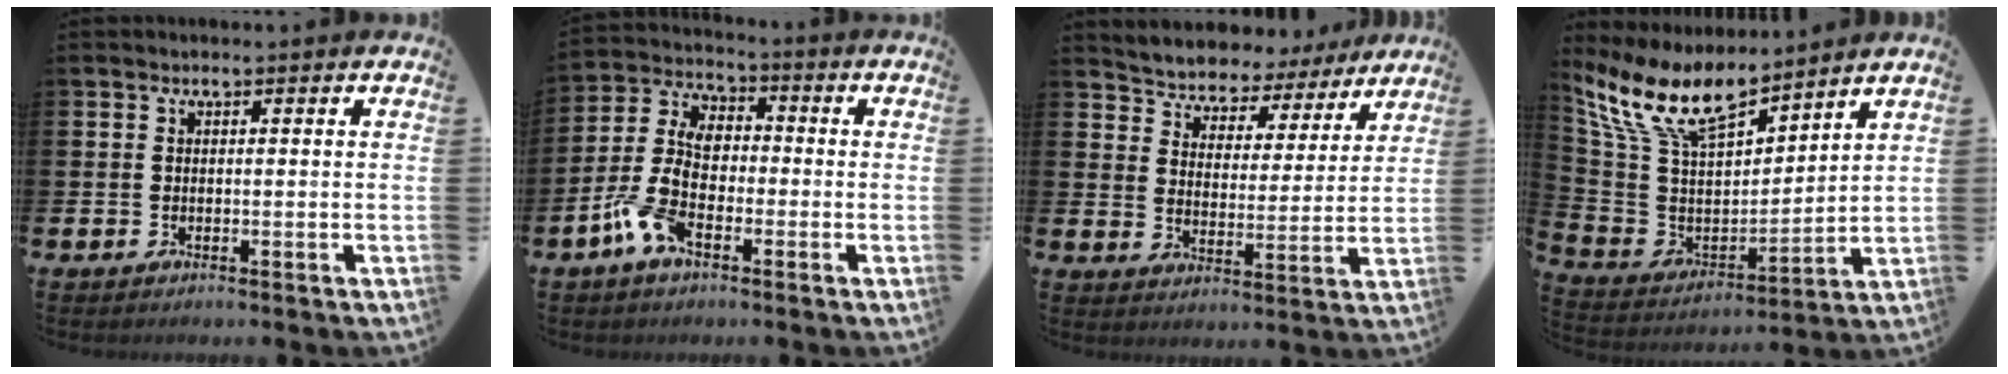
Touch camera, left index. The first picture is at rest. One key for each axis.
{"total": 8.4, "fx": -2.6, "fy": 4.6, "fz": 6.5, "tx": -0.155, "ty": -0.004, "tz": -0.054}
{"total": 4.6, "fx": 4.3, "fy": 1.4, "fz": -0.8, "tx": -0.016, "ty": -0.042, "tz": 0.071}
{"total": 10.4, "fx": 8.8, "fy": 3.4, "fz": 4.4, "tx": -0.131, "ty": -0.055, "tz": 0.157}